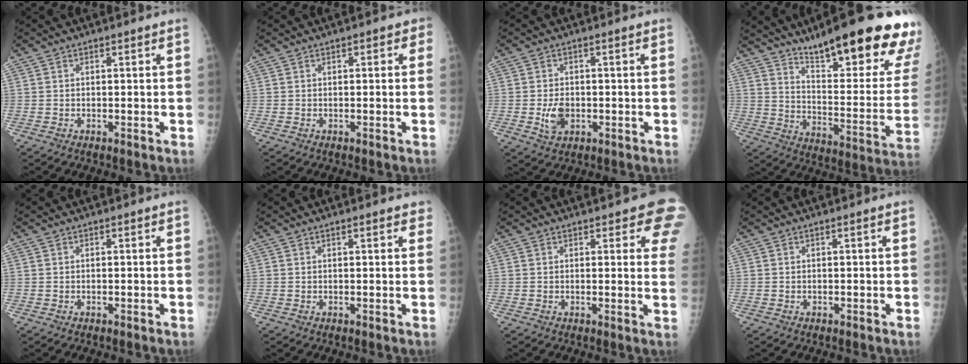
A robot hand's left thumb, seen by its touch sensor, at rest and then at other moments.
{"total": 1.9, "force": [0.5, 1.1, 1.4], "torque": [-0.002, 0.005, -0.001]}
{"total": 4.4, "force": [-1.0, 3.0, 3.1], "torque": [-0.050, 0.001, -0.012]}
{"total": 27.7, "force": [19.0, 5.3, 19.5], "torque": [-0.241, -0.090, 0.274]}
{"total": 0.0}
{"total": 2.2, "force": [1.6, 0.7, 1.3], "torque": [-0.004, 0.002, 0.016]}
{"total": 8.2, "force": [5.4, 2.9, 5.5], "torque": [-0.026, -0.020, 0.049]}
{"total": 0.0}